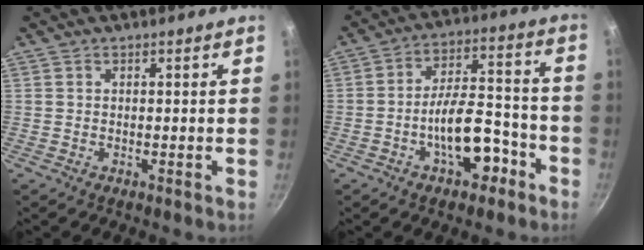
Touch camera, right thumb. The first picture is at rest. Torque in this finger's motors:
{"motor_torque": [2.87, 1.40, 1.45, -1.32, 0.48]}